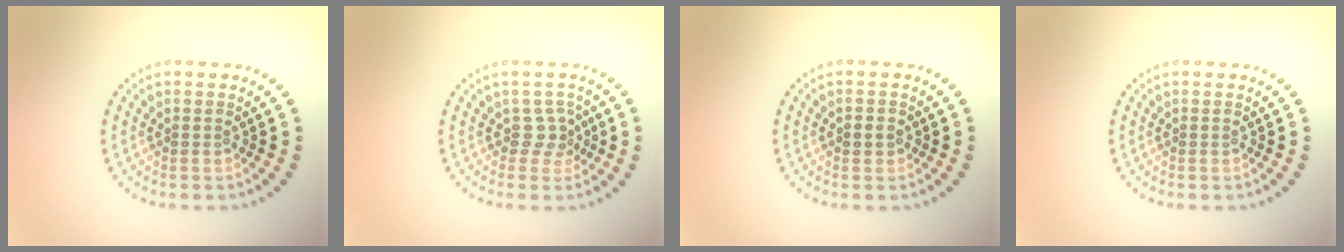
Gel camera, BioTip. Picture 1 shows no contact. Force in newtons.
{"total": 1.8, "press": 1.4, "slide": 1.2}
{"total": 1.1, "press": 1.1, "slide": 0.3}
{"total": 0.0}